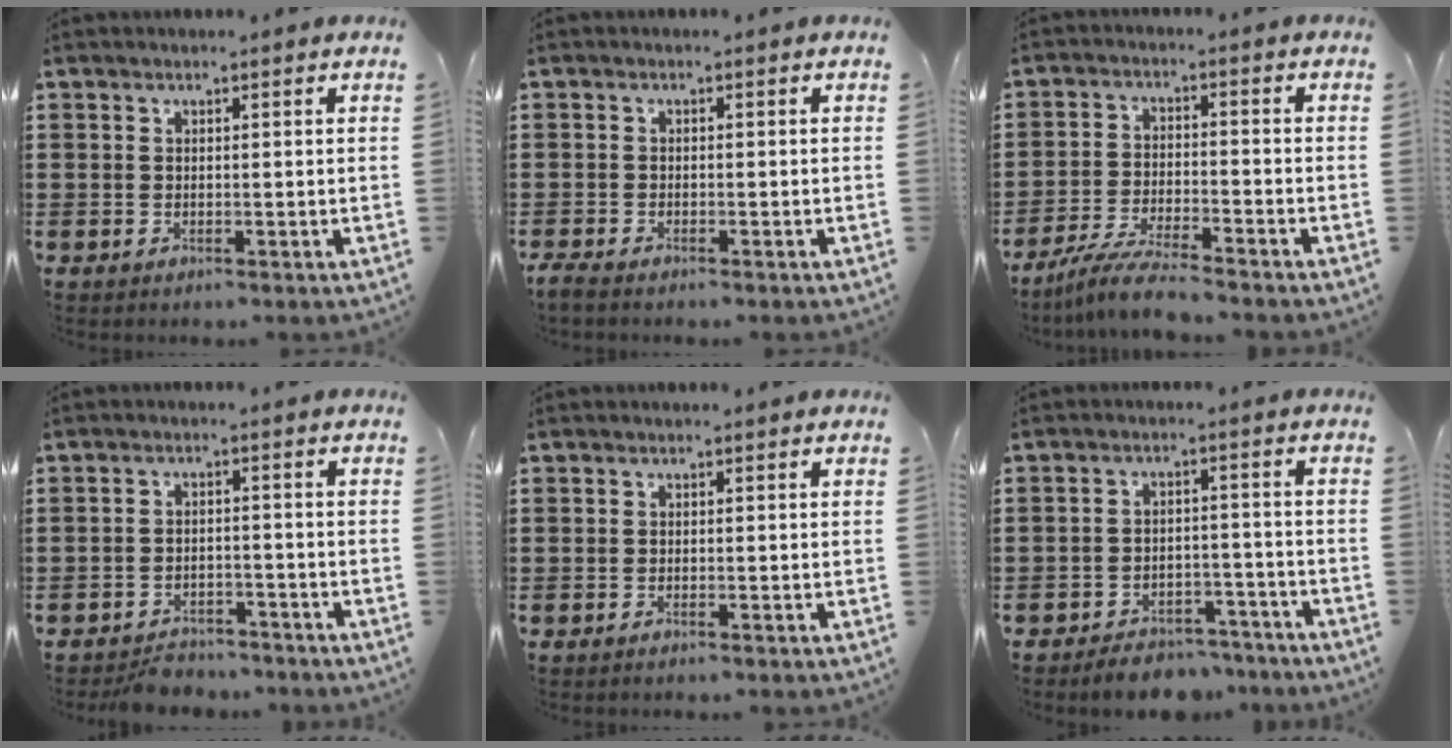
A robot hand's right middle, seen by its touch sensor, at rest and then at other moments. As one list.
[{"total": 1.2, "force": [-1.0, 0.1, 0.6], "torque": [-0.019, -0.005, -0.022]}, {"total": 5.9, "force": [-5.3, 0.0, 2.7], "torque": [-0.063, -0.015, -0.103]}, {"total": 3.0, "force": [-2.9, 0.7, 0.1], "torque": [-0.009, 0.002, -0.061]}, {"total": 0.0}, {"total": 4.6, "force": [-4.5, 0.9, 0.3], "torque": [-0.007, 0.012, -0.094]}]